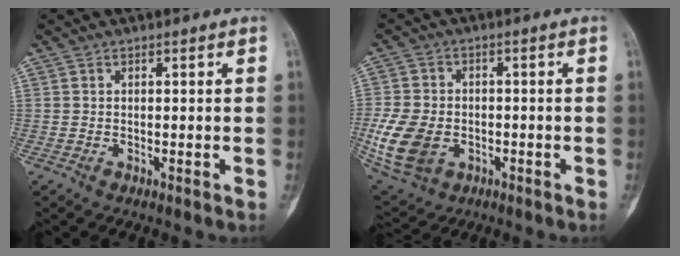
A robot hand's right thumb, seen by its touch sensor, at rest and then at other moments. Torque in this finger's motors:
{"motor_torque": [1.17, 1.33, 1.37, -0.42, 0.21]}